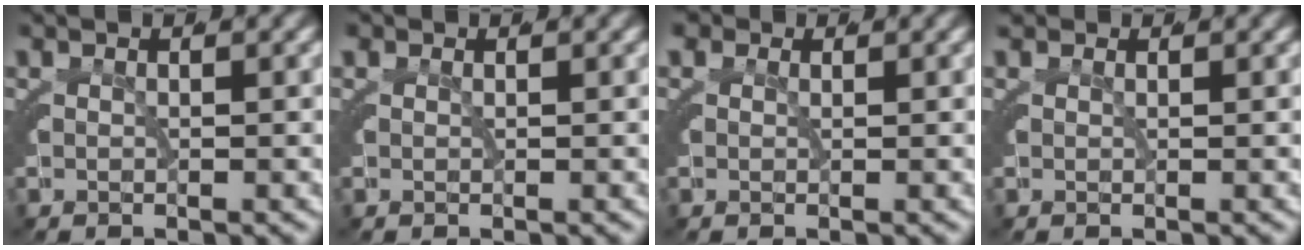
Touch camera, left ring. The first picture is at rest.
{"total": 0.7, "force": [0.4, 0.5, 0.2], "torque": [-0.010, -0.004, 0.010]}
{"total": 1.3, "force": [0.7, 1.0, 0.5], "torque": [-0.017, -0.005, 0.013]}
{"total": 0.6, "force": [0.6, 0.1, 0.0], "torque": [-0.004, -0.001, 0.012]}